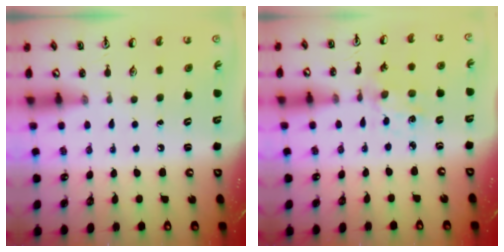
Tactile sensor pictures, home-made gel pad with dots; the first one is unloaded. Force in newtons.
{"total": 2.0, "press": 1.9, "slide": 0.4}